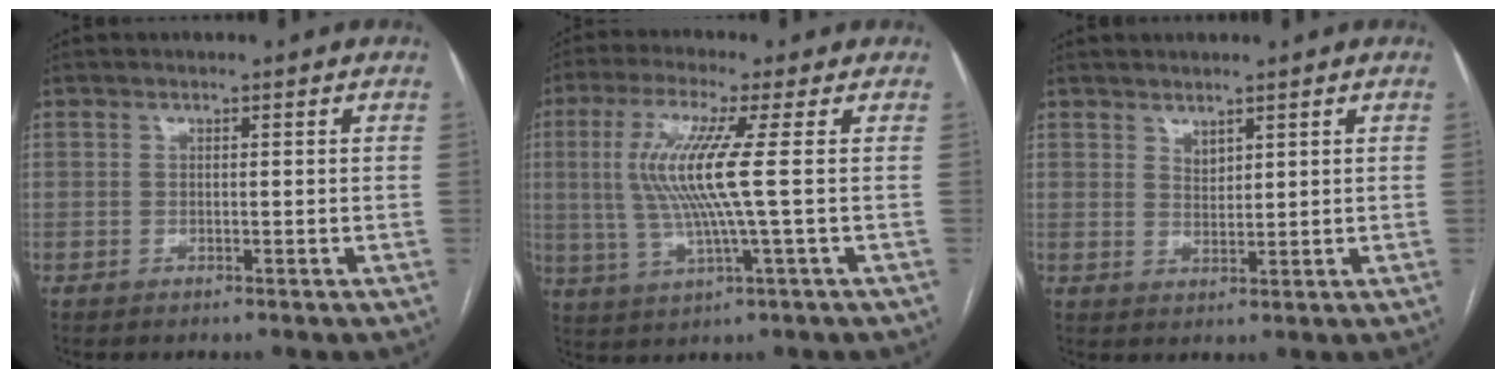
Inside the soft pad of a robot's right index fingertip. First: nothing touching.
{"total": 10.3, "force": [1.1, -0.7, 10.2], "torque": [-0.224, 0.000, 0.019]}
{"total": 1.9, "force": [1.5, 0.8, 0.8], "torque": [-0.015, -0.006, 0.033]}